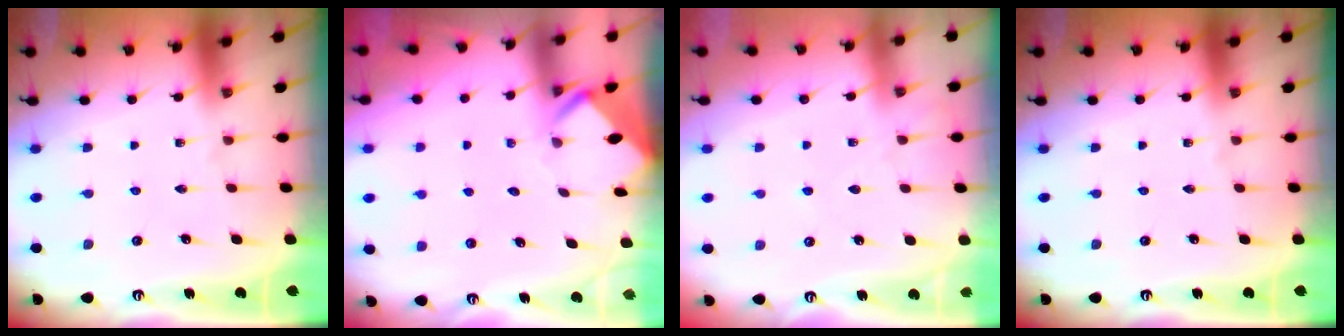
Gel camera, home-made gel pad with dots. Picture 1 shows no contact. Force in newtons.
{"total": 3.6, "press": 3.6, "slide": 0.3}
{"total": 4.4, "press": 4.4, "slide": 0.7}
{"total": 0.0}